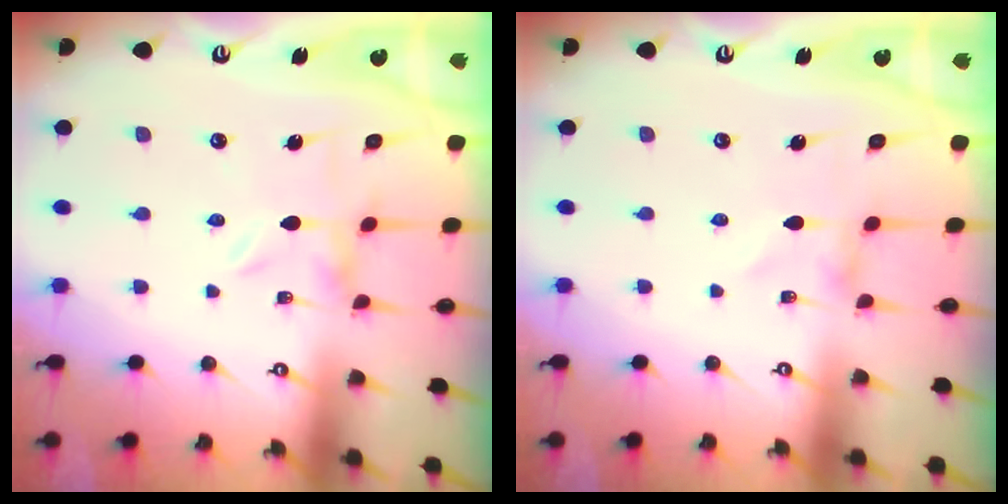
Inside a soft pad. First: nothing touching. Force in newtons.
{"total": 0.0}